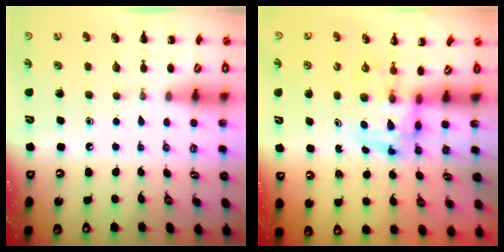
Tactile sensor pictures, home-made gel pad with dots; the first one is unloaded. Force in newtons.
{"total": 3.7, "press": 3.6, "slide": 0.6}